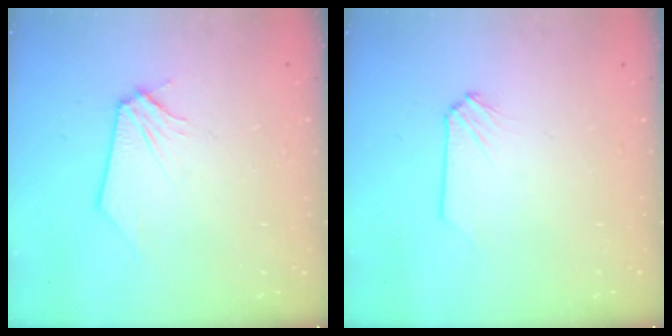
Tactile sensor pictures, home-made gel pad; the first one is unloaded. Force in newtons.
{"total": 0.0}